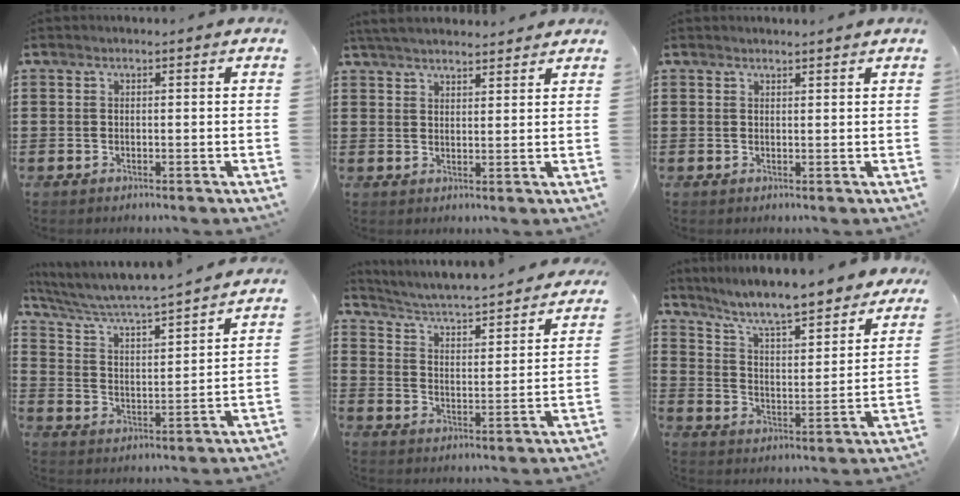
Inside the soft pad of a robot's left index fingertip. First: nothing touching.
{"total": 4.0, "force": [3.9, 0.4, 1.0], "torque": [-0.030, -0.004, 0.073]}
{"total": 1.3, "force": [1.3, 0.0, 0.2], "torque": [-0.006, -0.001, 0.025]}
{"total": 3.9, "force": [3.6, 0.0, 1.5], "torque": [-0.051, -0.040, 0.049]}
{"total": 3.0, "force": [2.7, 0.0, 1.1], "torque": [-0.039, -0.032, 0.034]}
{"total": 7.2, "force": [6.5, 0.0, 3.0], "torque": [-0.085, -0.049, 0.107]}